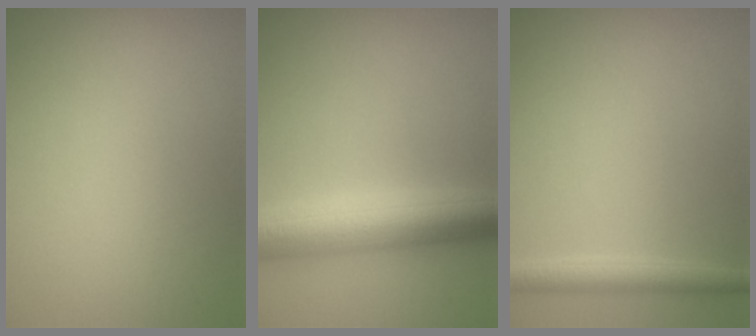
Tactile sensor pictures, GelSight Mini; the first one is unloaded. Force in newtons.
{"total": 7.2, "press": 7.2, "slide": 0.0}
{"total": 2.3, "press": 2.3, "slide": 0.1}